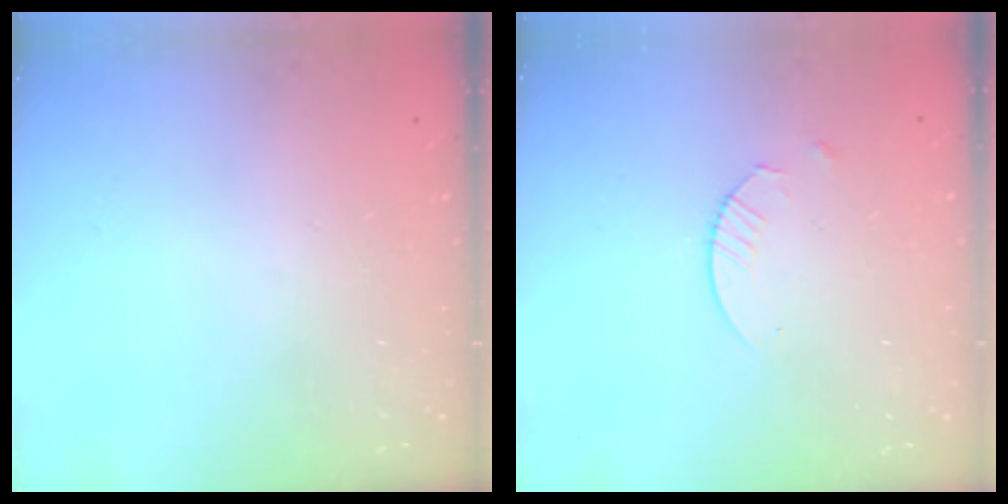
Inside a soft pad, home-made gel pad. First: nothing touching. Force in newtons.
{"total": 2.4, "press": 2.4, "slide": 0.3}